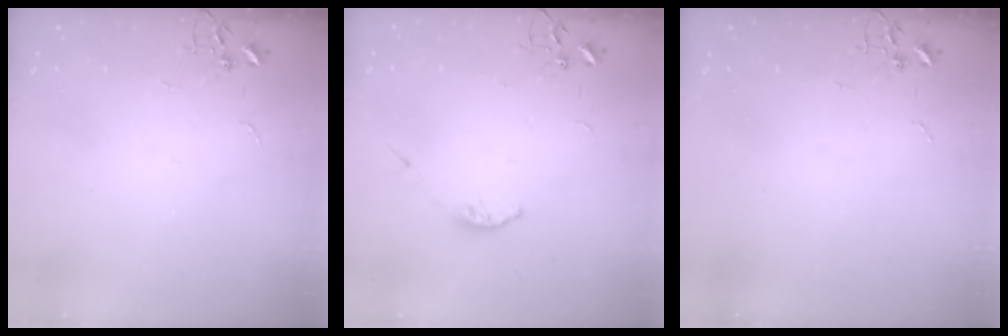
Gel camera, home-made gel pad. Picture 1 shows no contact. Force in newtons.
{"total": 3.3, "press": 3.3, "slide": 0.5}
{"total": 0.0}